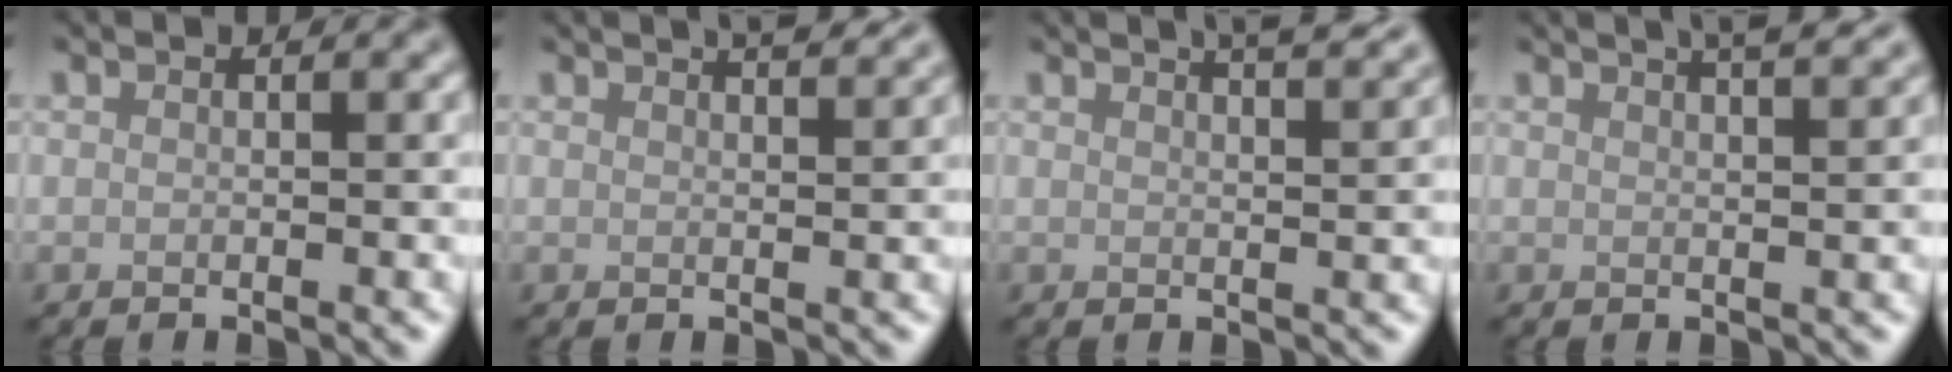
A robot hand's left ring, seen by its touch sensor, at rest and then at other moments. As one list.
[{"total": 4.3, "force": [3.3, 1.4, 2.4], "torque": [-0.004, 0.022, 0.017]}, {"total": 5.9, "force": [4.3, 2.0, 3.5], "torque": [-0.020, 0.038, 0.028]}, {"total": 6.4, "force": [4.4, 2.3, 3.9], "torque": [-0.024, 0.043, 0.032]}]